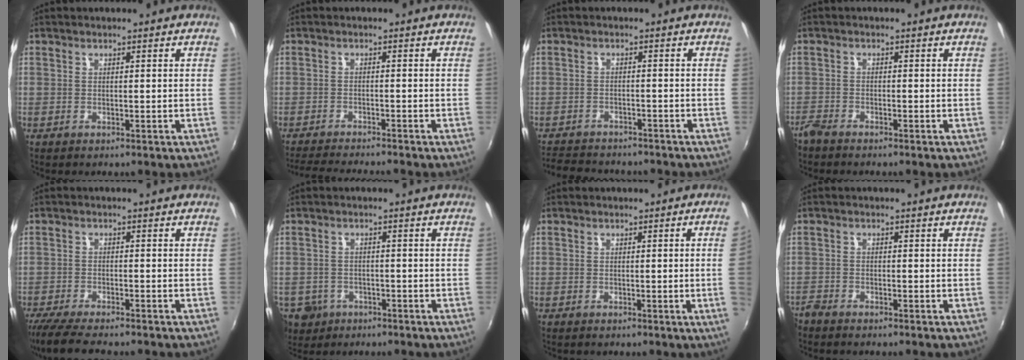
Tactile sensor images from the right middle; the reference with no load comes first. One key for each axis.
{"total": 7.4, "fx": -6.9, "fy": -0.3, "fz": 2.7, "tx": -0.069, "ty": -0.016, "tz": -0.114}
{"total": 9.4, "fx": -8.5, "fy": 2.9, "fz": 2.9, "tx": -0.080, "ty": -0.011, "tz": -0.130}
{"total": 2.9, "fx": -2.7, "fy": 0.7, "fz": 0.8, "tx": -0.026, "ty": -0.010, "tz": -0.057}
{"total": 8.4, "fx": -7.3, "fy": 1.0, "fz": 4.1, "tx": -0.101, "ty": -0.030, "tz": -0.127}
{"total": 7.6, "fx": -4.0, "fy": 5.9, "fz": 2.6, "tx": -0.079, "ty": -0.009, "tz": -0.060}
{"total": 2.9, "fx": -0.1, "fy": -1.6, "fz": 2.5, "tx": -0.042, "ty": -0.011, "tz": 0.005}
{"total": 3.1, "fx": -2.9, "fy": 0.9, "fz": 0.6, "tx": -0.025, "ty": -0.012, "tz": -0.063}